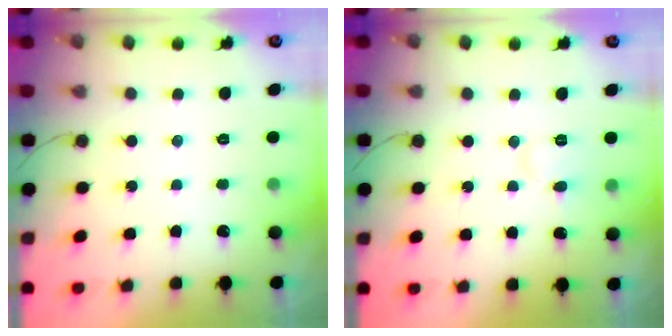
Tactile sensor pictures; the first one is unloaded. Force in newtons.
{"total": 6.3, "press": 6.3, "slide": 0.6}